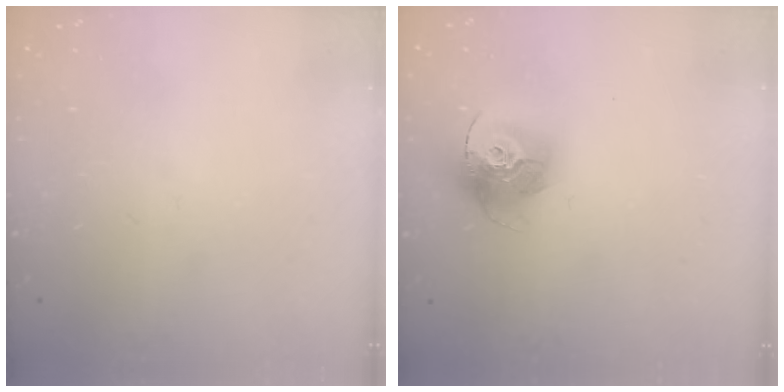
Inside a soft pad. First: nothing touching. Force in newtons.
{"total": 15.2, "press": 15.2, "slide": 1.5}